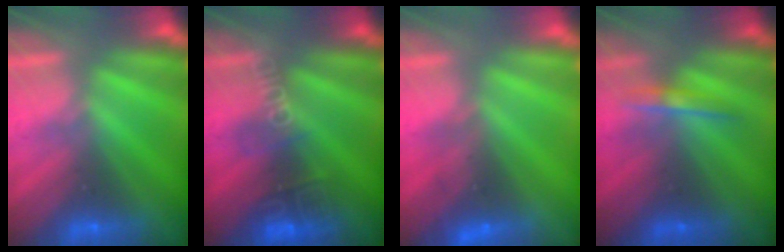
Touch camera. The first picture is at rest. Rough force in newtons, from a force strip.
{"total": 2.6}
{"total": 2.3}
{"total": 1.6}